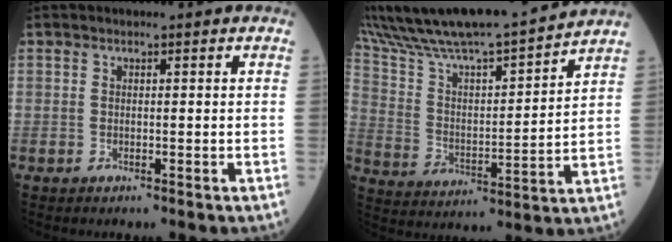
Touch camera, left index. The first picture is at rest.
{"total": 20.4, "force": [18.1, 1.3, 9.5], "torque": [-0.170, 0.011, 0.301]}